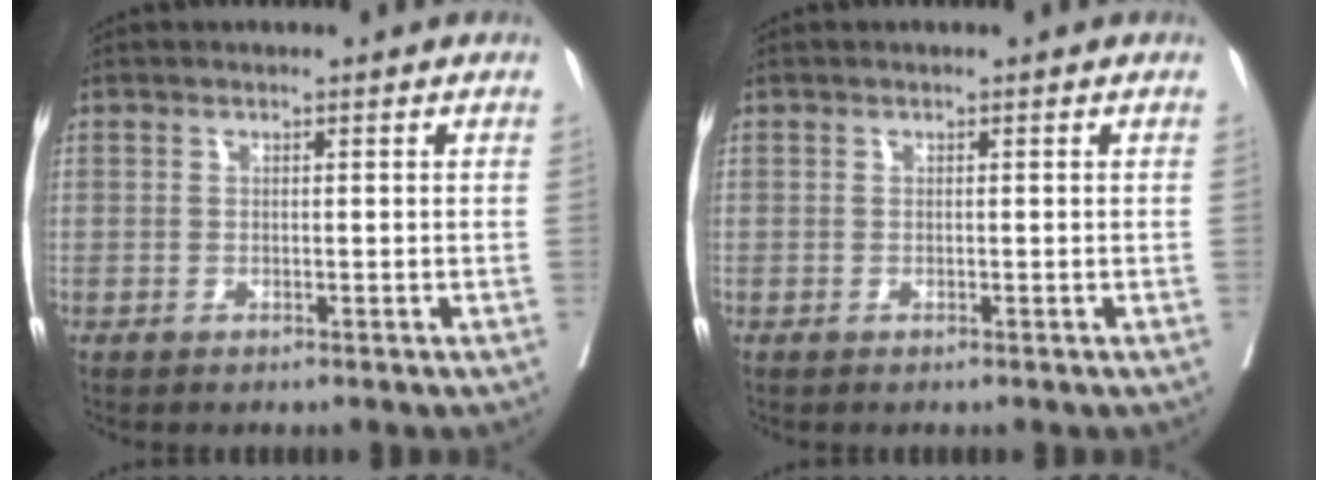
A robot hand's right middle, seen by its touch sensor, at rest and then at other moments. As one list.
[{"total": 0.0}]